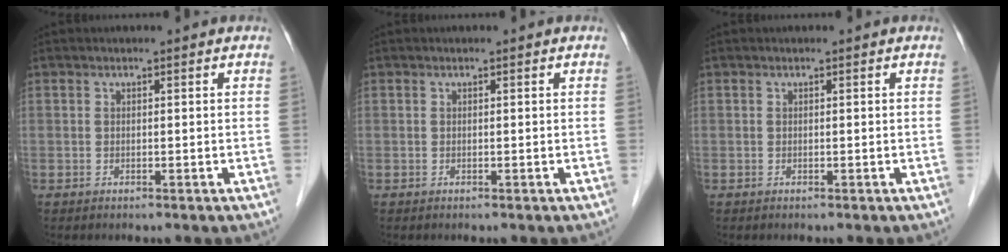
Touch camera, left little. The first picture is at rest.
{"total": 0.0}
{"total": 0.0}